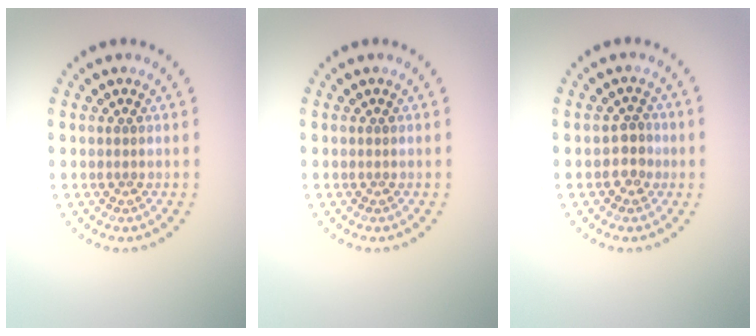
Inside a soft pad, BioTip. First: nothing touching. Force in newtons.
{"total": 0.0}
{"total": 1.9, "press": 1.8, "slide": 0.7}